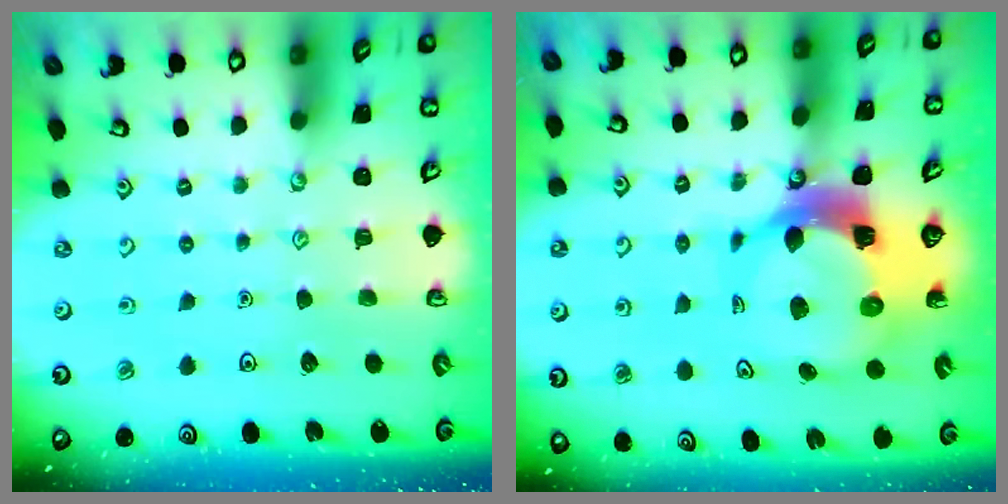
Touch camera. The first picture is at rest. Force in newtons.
{"total": 12.0, "press": 11.9, "slide": 1.3}